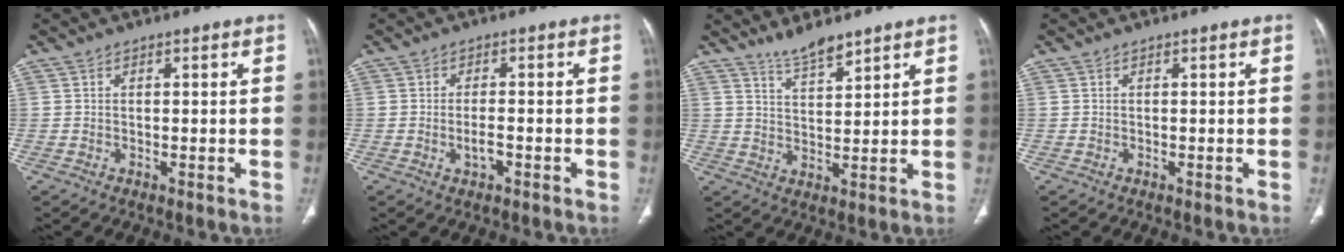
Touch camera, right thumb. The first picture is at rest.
{"total": 2.7, "force": [-1.1, 1.1, 2.3], "torque": [-0.043, 0.003, -0.017]}
{"total": 5.1, "force": [4.5, 0.7, 2.3], "torque": [-0.032, -0.031, 0.087]}
{"total": 0.0}